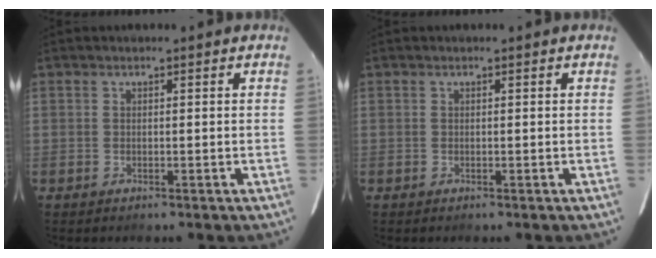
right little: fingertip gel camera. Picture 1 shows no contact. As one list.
[{"total": 0.0}]